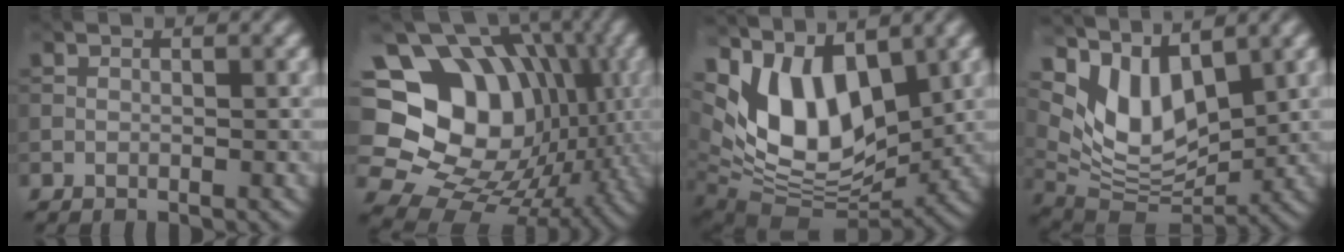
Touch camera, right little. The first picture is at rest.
{"total": 17.0, "force": [1.5, 14.0, 9.5], "torque": [-0.178, 0.017, 0.026]}
{"total": 10.8, "force": [3.1, 6.4, 8.2], "torque": [-0.155, -0.012, 0.056]}
{"total": 7.3, "force": [3.6, 3.9, 5.0], "torque": [-0.103, -0.012, 0.068]}